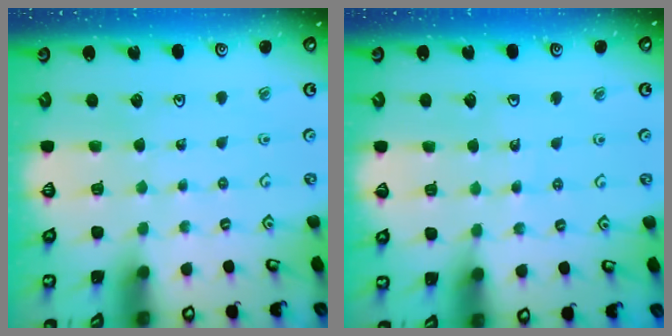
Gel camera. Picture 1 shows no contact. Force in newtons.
{"total": 4.5, "press": 4.5, "slide": 0.5}